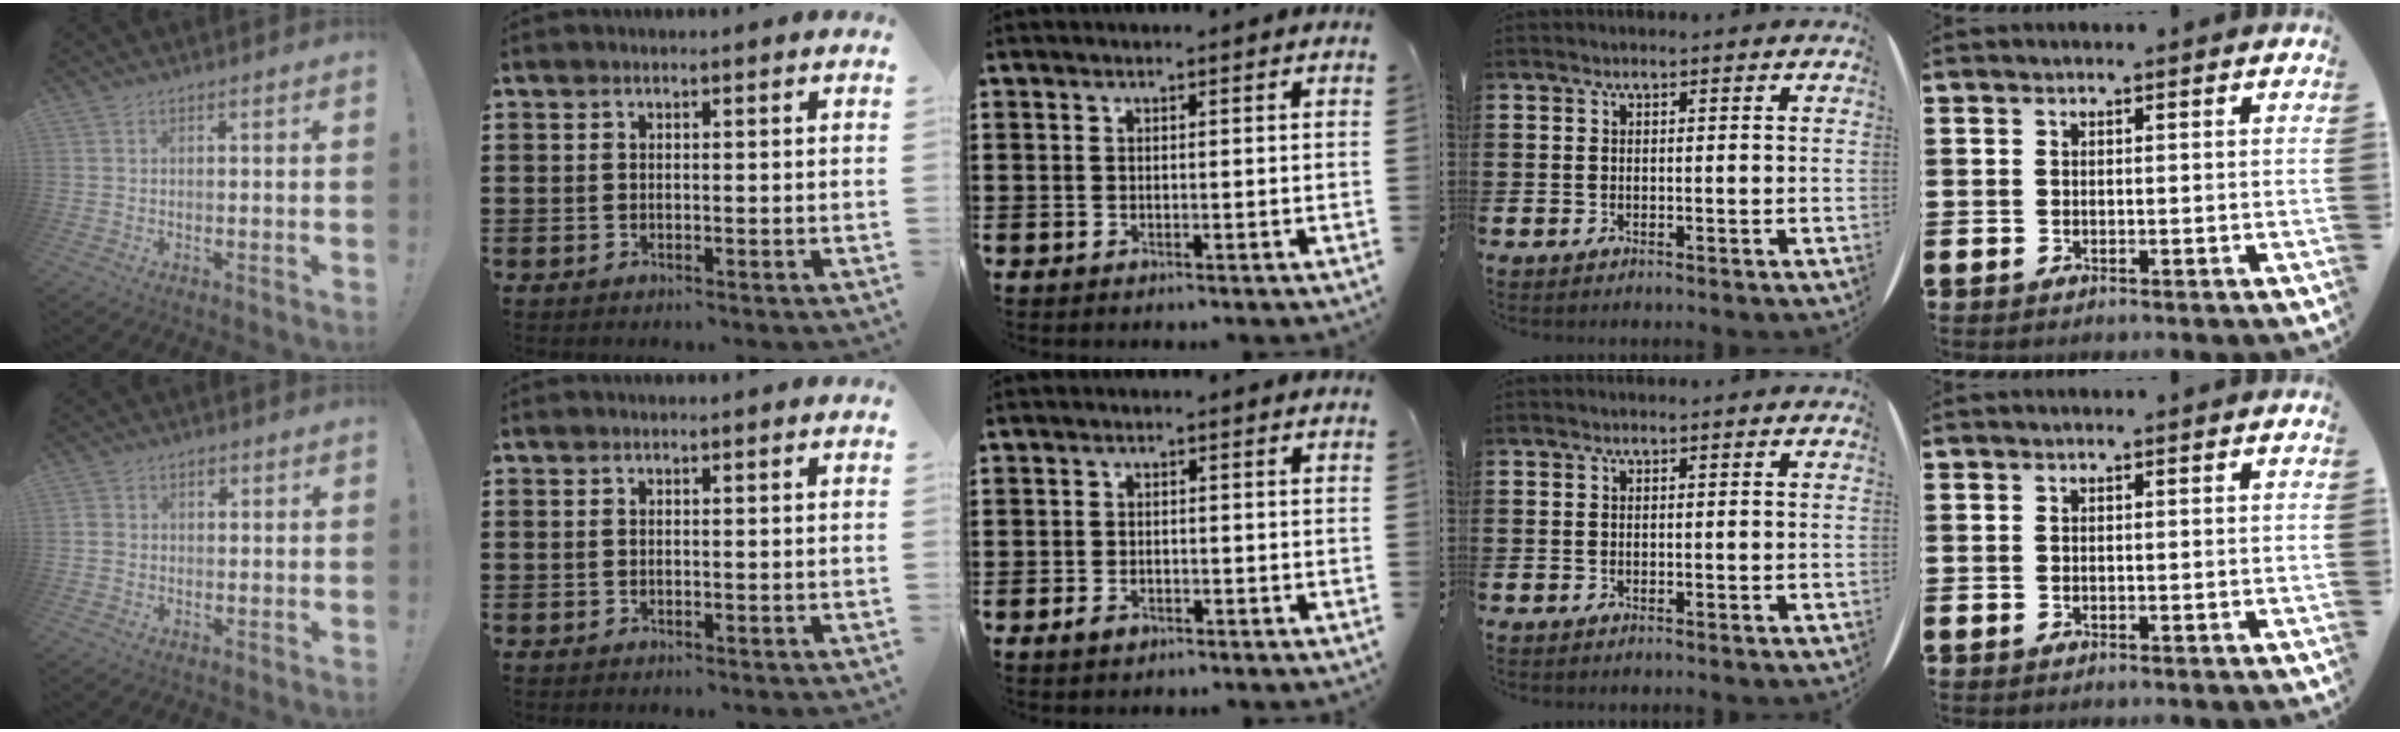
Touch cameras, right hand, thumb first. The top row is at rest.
{"thumb": {"total": 2.6, "force": [-0.1, 2.4, 1.0], "torque": [-0.015, 0.005, -0.002]}, "middle": {"total": 1.4, "force": [-0.9, 0.7, 0.8], "torque": [-0.016, -0.002, -0.018]}}